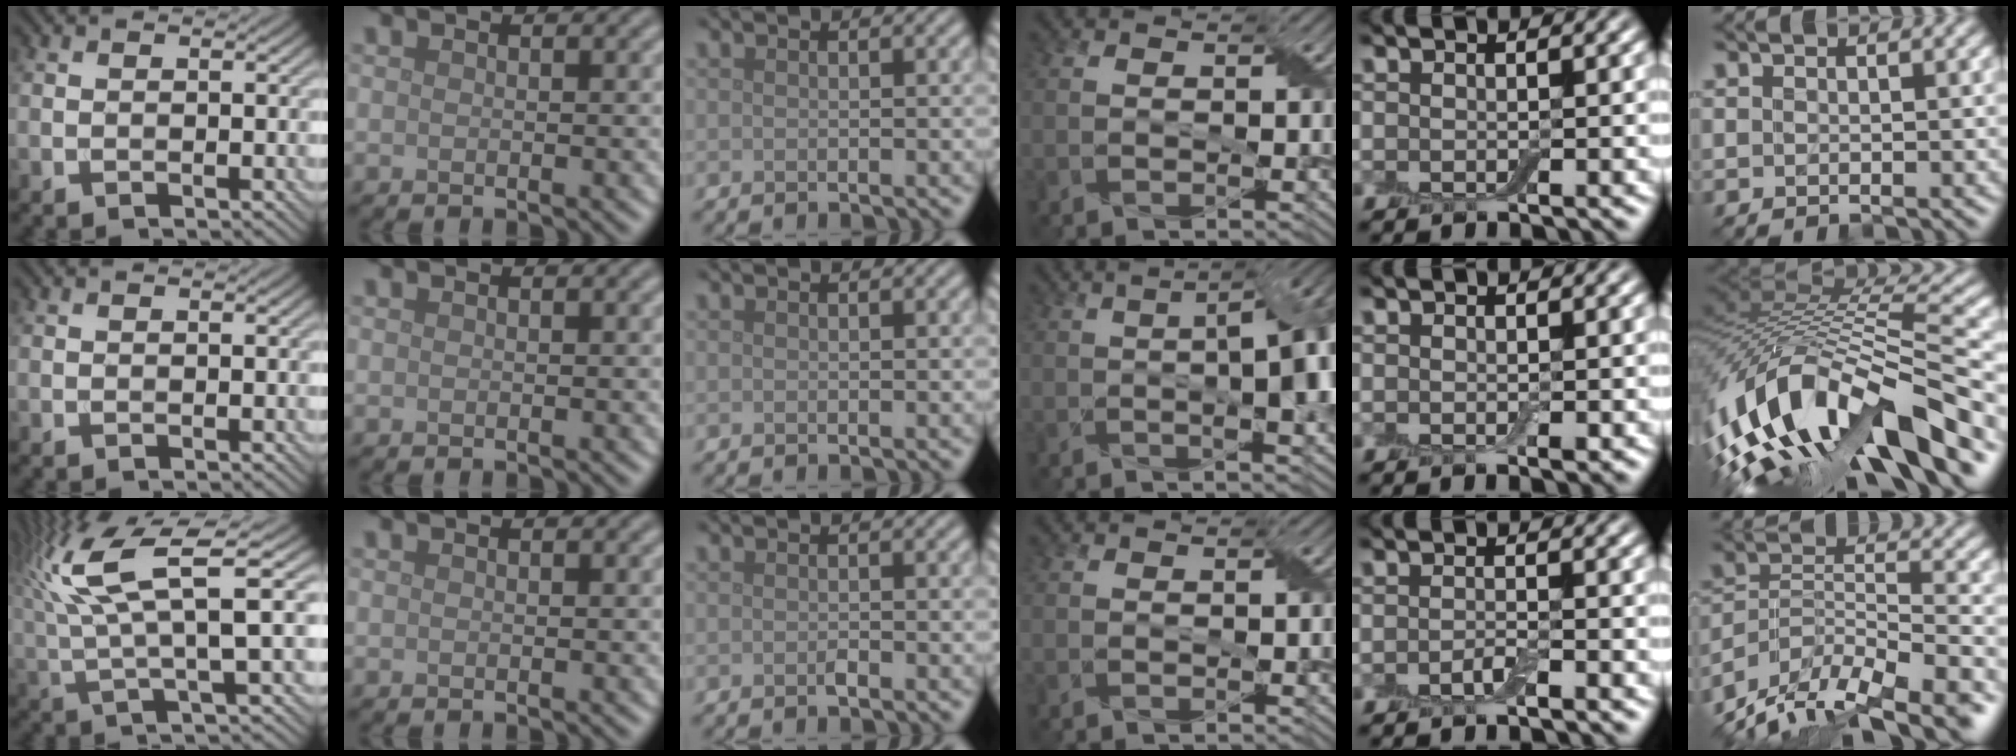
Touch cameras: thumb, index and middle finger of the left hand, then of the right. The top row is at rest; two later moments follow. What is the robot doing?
{"motion": "peel", "object": "aluminum foil"}